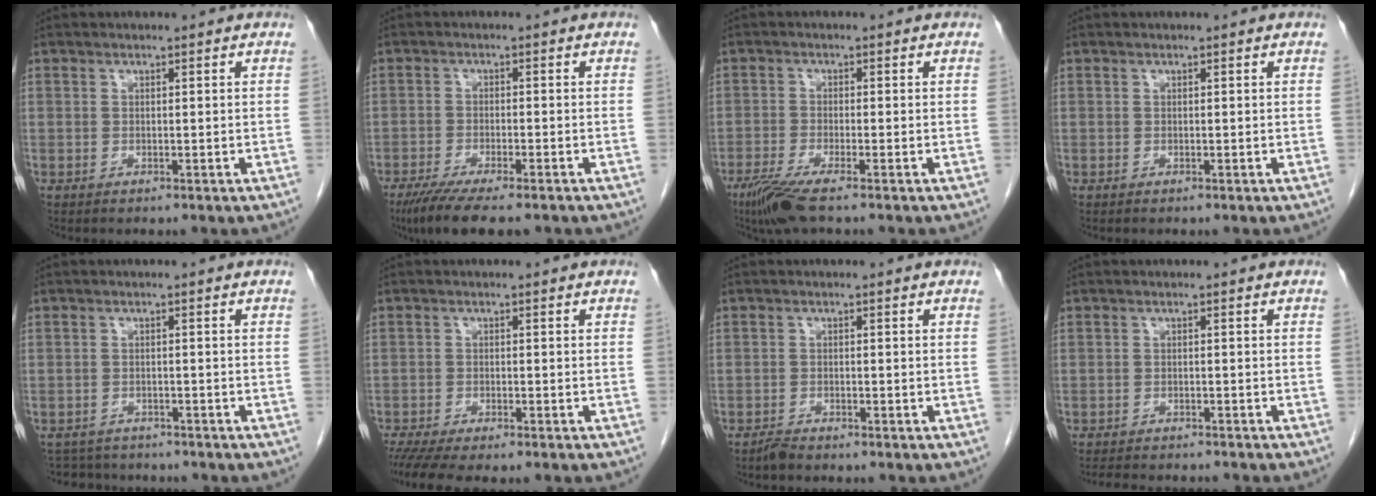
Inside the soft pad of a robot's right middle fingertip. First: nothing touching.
{"total": 9.5, "force": [-7.3, 1.7, 5.8], "torque": [-0.089, -0.018, -0.114]}
{"total": 5.4, "force": [-3.8, 0.2, 3.9], "torque": [-0.081, -0.018, -0.075]}
{"total": 0.0}
{"total": 5.2, "force": [-5.0, 1.6, 0.2], "torque": [-0.001, 0.004, -0.073]}
{"total": 7.3, "force": [-6.1, 1.0, 3.9], "torque": [-0.056, -0.012, -0.095]}
{"total": 1.4, "force": [-1.4, 0.2, 0.3], "torque": [-0.014, -0.004, -0.025]}
{"total": 7.8, "force": [-7.2, 1.3, 2.6], "torque": [-0.037, -0.007, -0.100]}